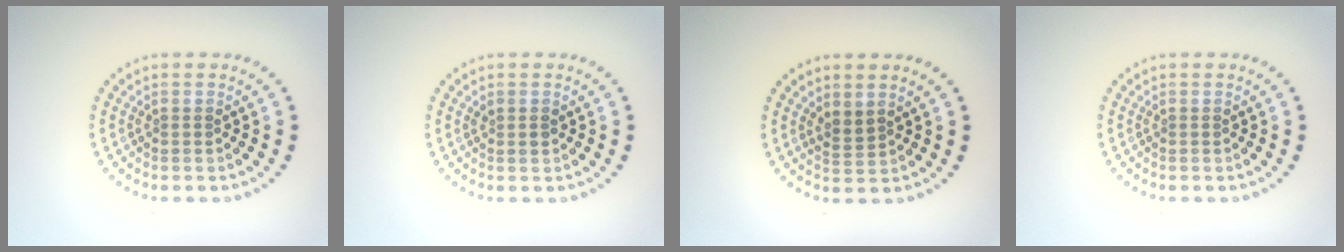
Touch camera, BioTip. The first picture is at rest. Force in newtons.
{"total": 0.7, "press": 0.7, "slide": 0.2}
{"total": 1.5, "press": 1.1, "slide": 0.9}
{"total": 0.0}